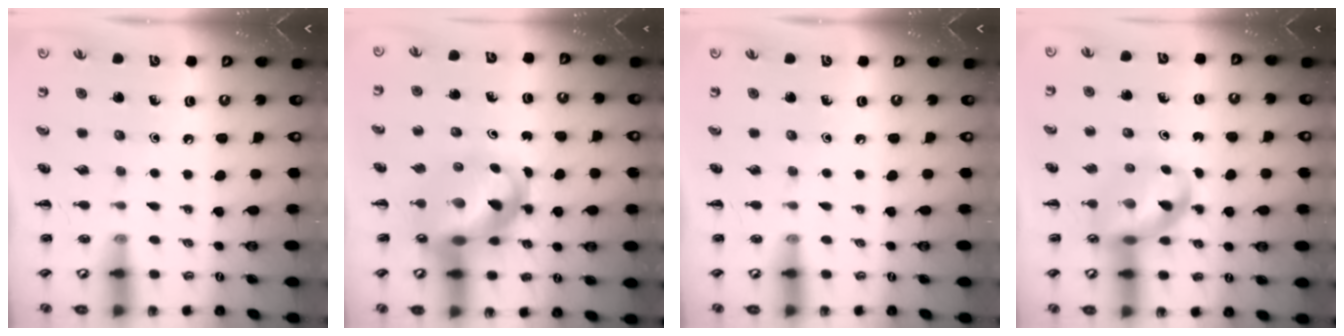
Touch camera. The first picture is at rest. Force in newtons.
{"total": 13.3, "press": 12.8, "slide": 3.8}
{"total": 0.0}
{"total": 11.1, "press": 10.7, "slide": 2.9}